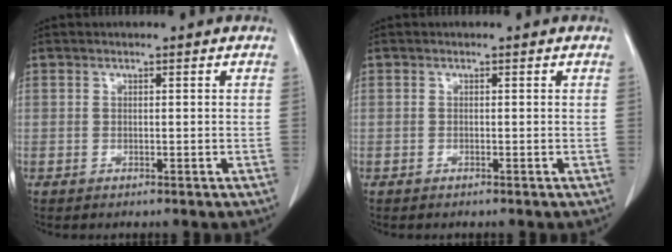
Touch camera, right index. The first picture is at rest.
{"total": 0.0}